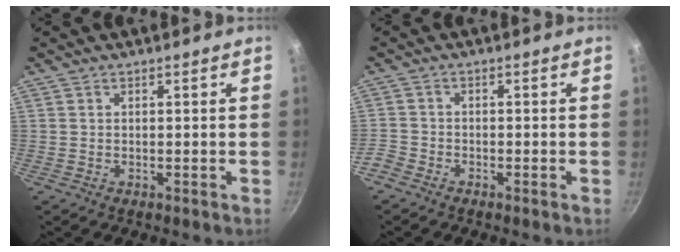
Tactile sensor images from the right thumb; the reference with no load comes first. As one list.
[{"total": 3.0, "force": [-2.4, 1.5, 1.1], "torque": [-0.038, 0.014, -0.056]}]